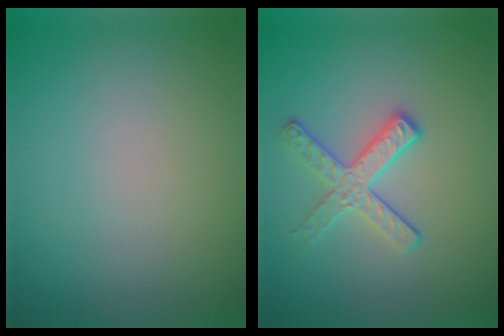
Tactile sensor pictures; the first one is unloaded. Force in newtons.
{"total": 2.8, "press": 2.6, "slide": 1.1}